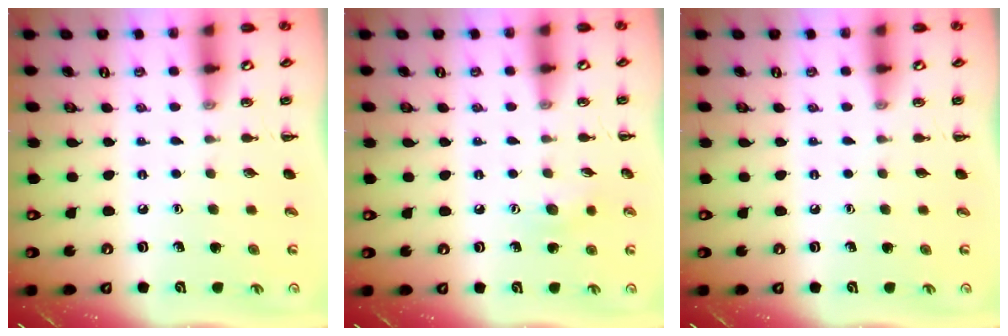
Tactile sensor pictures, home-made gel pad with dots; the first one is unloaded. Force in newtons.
{"total": 6.3, "press": 6.3, "slide": 1.0}
{"total": 0.0}